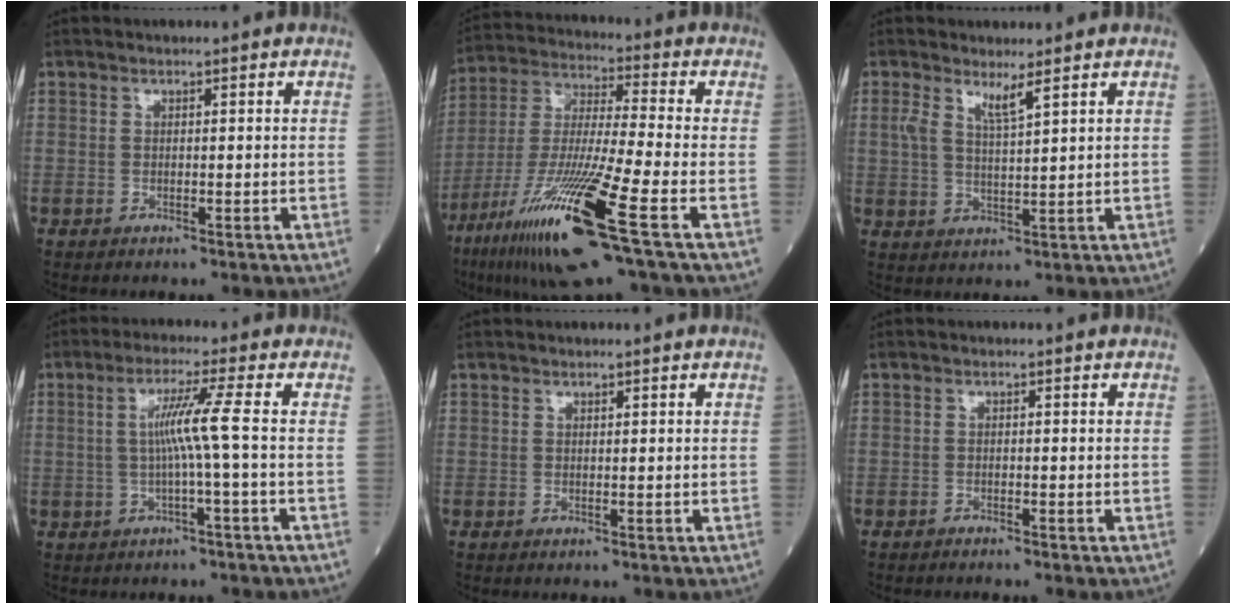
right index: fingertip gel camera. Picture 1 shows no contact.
{"total": 19.0, "force": [-9.1, 0.1, 16.7], "torque": [-0.344, -0.047, -0.172]}
{"total": 3.3, "force": [2.1, 0.0, 2.6], "torque": [-0.055, -0.002, 0.042]}
{"total": 5.4, "force": [-0.2, -1.6, 5.2], "torque": [-0.101, 0.007, 0.002]}
{"total": 0.0}
{"total": 1.2, "force": [-1.1, 0.0, 0.4], "torque": [-0.007, 0.001, -0.017]}